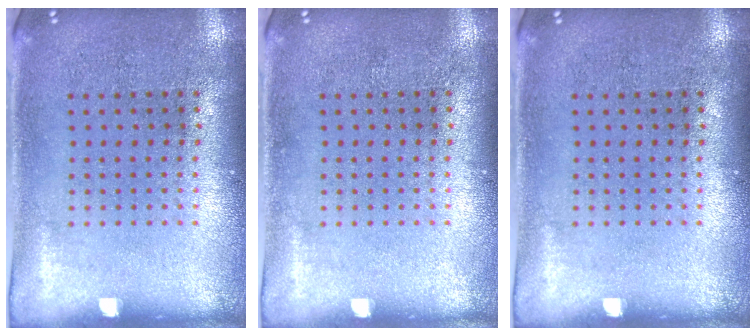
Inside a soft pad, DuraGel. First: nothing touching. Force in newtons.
{"total": 0.0}
{"total": 0.0}